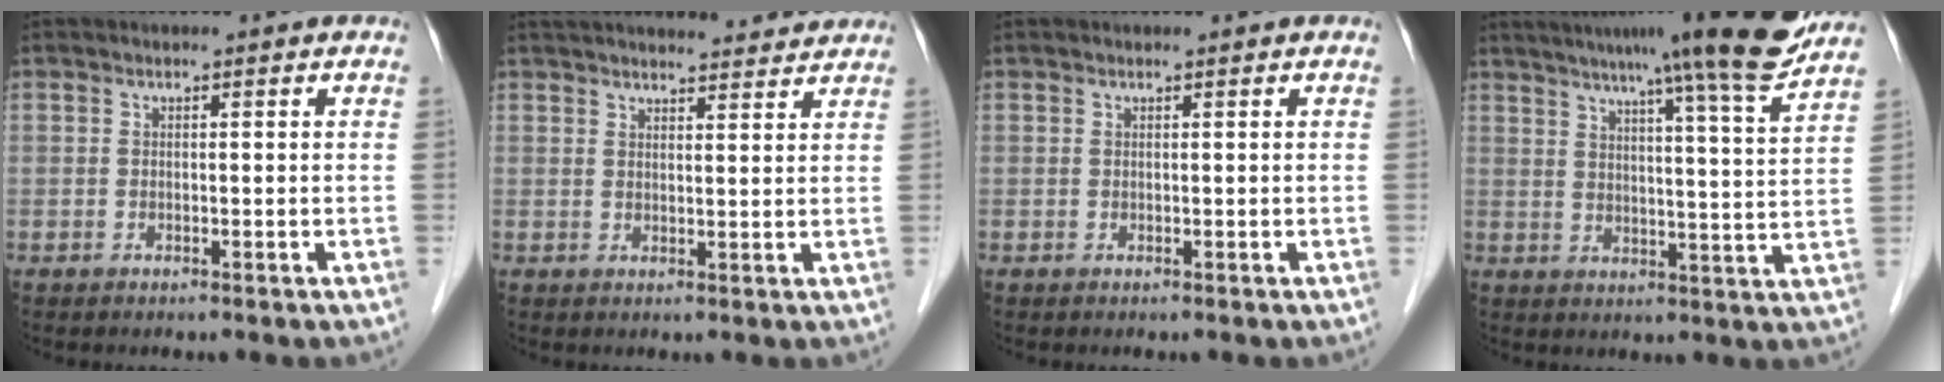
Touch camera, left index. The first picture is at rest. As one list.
[{"total": 13.8, "force": [13.0, 2.2, 4.1], "torque": [-0.054, 0.033, 0.174]}, {"total": 0.0}, {"total": 16.4, "force": [13.3, -1.6, 9.4], "torque": [-0.142, -0.016, 0.165]}]